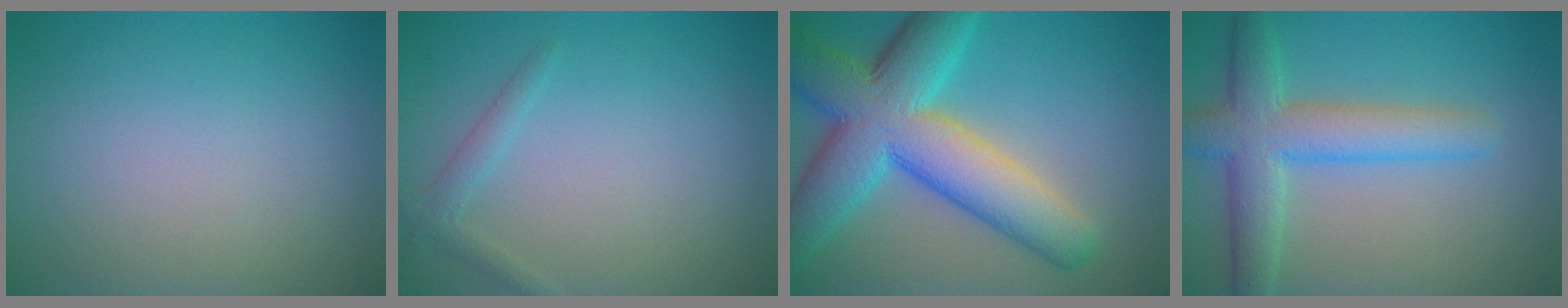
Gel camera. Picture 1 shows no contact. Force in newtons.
{"total": 1.4, "press": 1.4, "slide": 0.0}
{"total": 11.6, "press": 11.6, "slide": 0.4}
{"total": 5.9, "press": 5.9, "slide": 0.3}